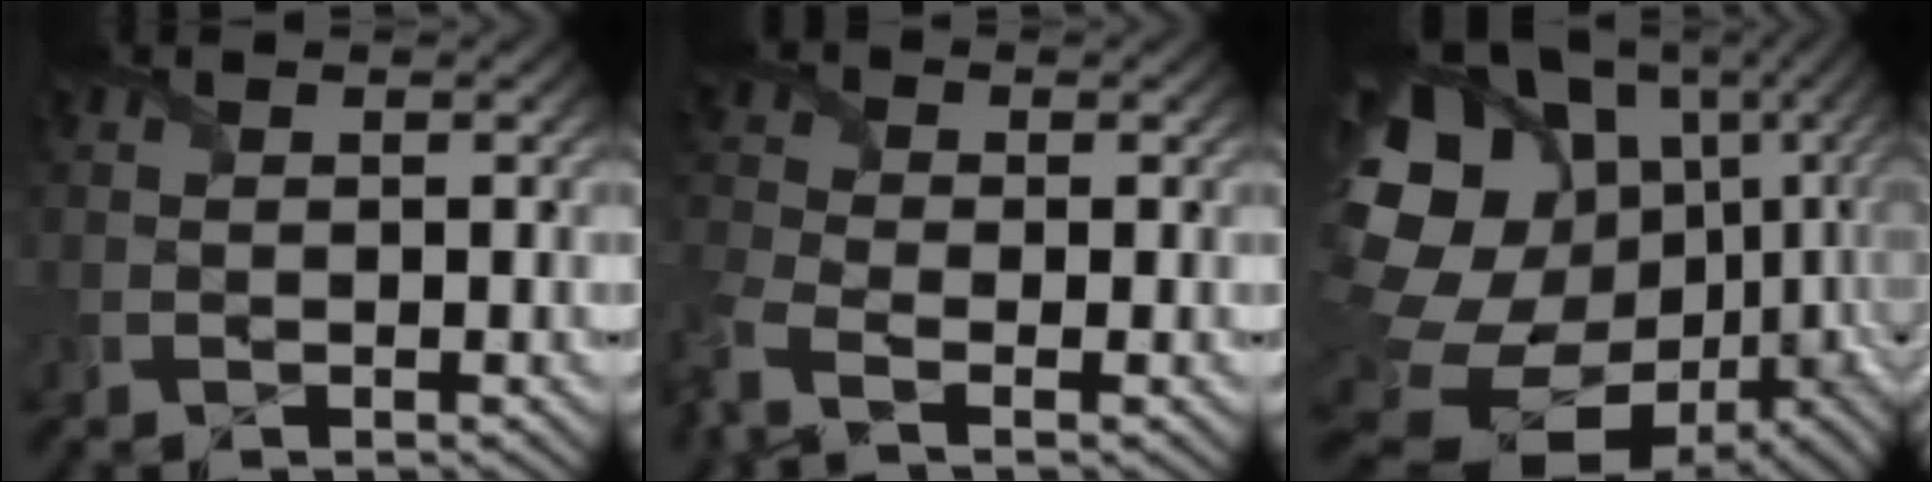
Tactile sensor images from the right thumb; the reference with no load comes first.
{"total": 5.3, "force": [-2.8, 2.6, 3.6], "torque": [-0.102, -0.014, -0.073]}
{"total": 20.9, "force": [3.3, 16.8, 12.1], "torque": [-0.284, -0.049, 0.093]}